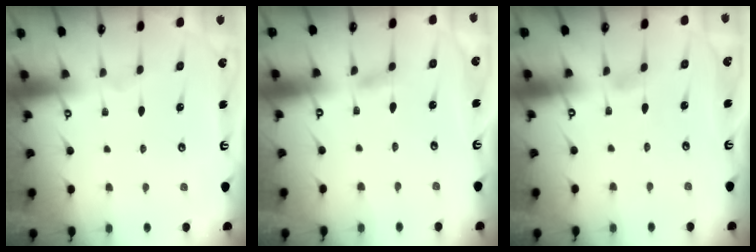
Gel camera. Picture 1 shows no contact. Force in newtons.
{"total": 2.4, "press": 2.4, "slide": 0.3}
{"total": 1.8, "press": 1.7, "slide": 0.2}